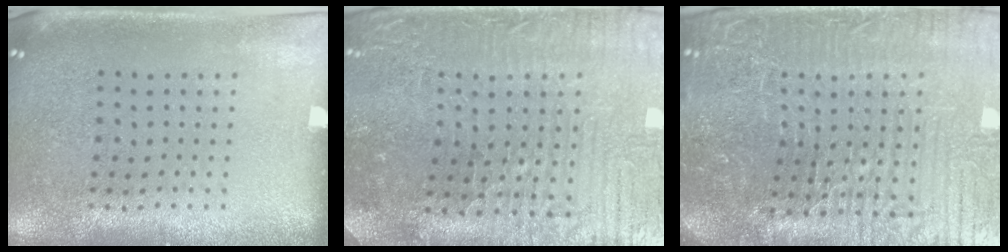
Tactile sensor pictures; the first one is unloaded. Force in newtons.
{"total": 3.8, "press": 3.7, "slide": 0.5}
{"total": 6.5, "press": 5.9, "slide": 2.8}